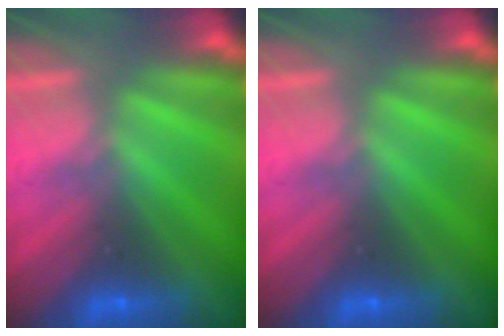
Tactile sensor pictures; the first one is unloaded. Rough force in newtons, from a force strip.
{"total": 0.0}